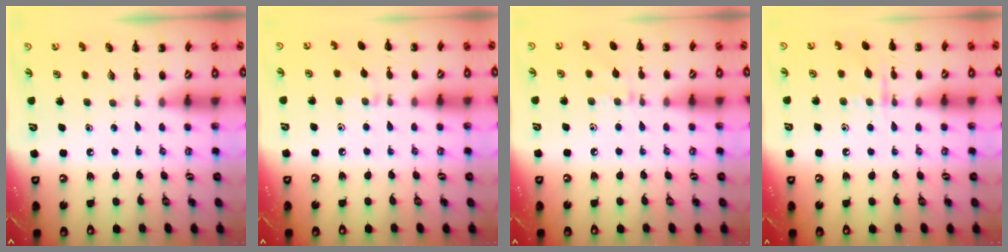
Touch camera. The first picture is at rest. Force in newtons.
{"total": 5.8, "press": 5.4, "slide": 2.0}
{"total": 6.6, "press": 6.5, "slide": 1.3}
{"total": 7.7, "press": 7.6, "slide": 0.8}